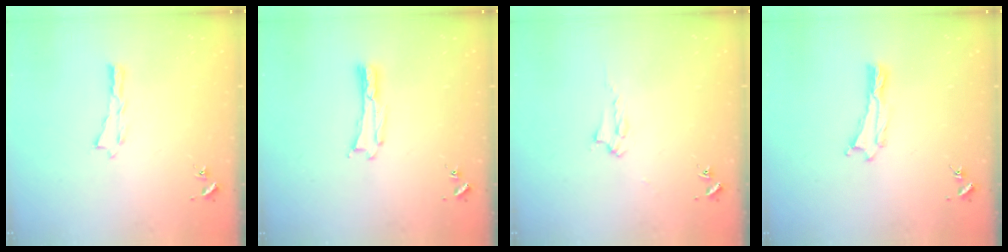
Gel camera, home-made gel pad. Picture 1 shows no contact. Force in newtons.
{"total": 0.0}
{"total": 2.0, "press": 2.0, "slide": 0.2}
{"total": 0.0}